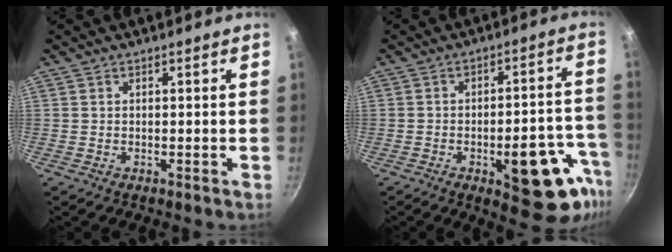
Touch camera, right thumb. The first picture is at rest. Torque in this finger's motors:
{"motor_torque": [2.68, 2.34, 1.10, -0.80, 0.28]}